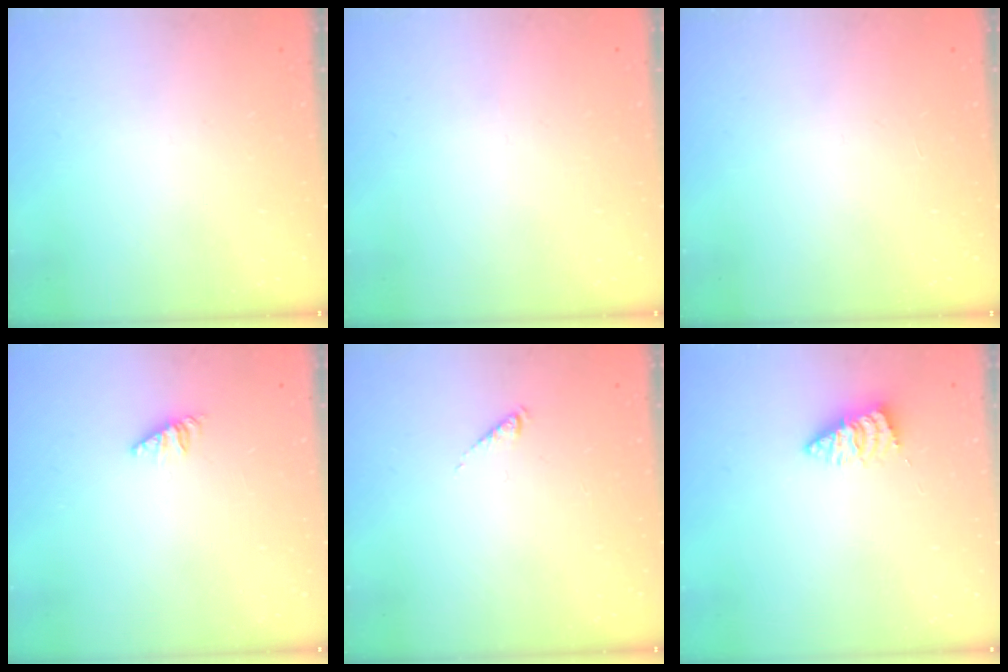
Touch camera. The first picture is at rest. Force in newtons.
{"total": 0.0}
{"total": 0.0}
{"total": 1.3, "press": 1.3, "slide": 0.3}
{"total": 0.0}
{"total": 2.0, "press": 2.0, "slide": 0.2}